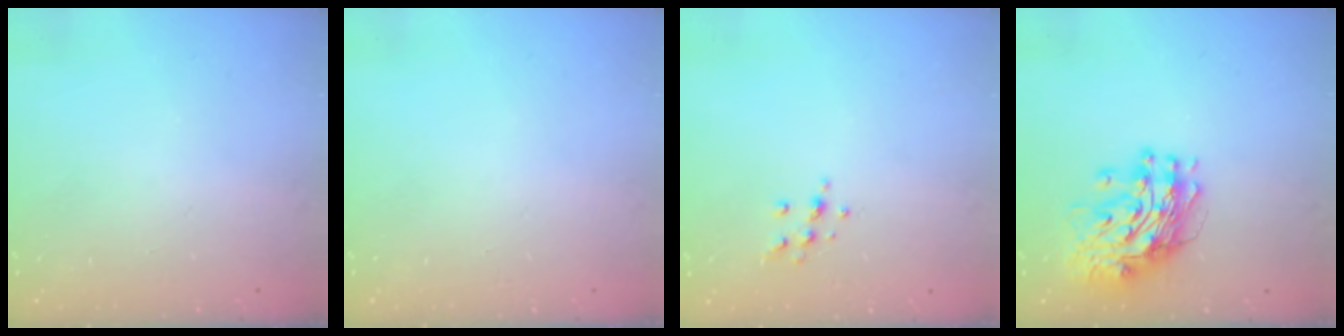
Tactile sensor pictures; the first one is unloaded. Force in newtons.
{"total": 0.0}
{"total": 7.0, "press": 6.9, "slide": 0.7}
{"total": 11.7, "press": 11.7, "slide": 1.1}